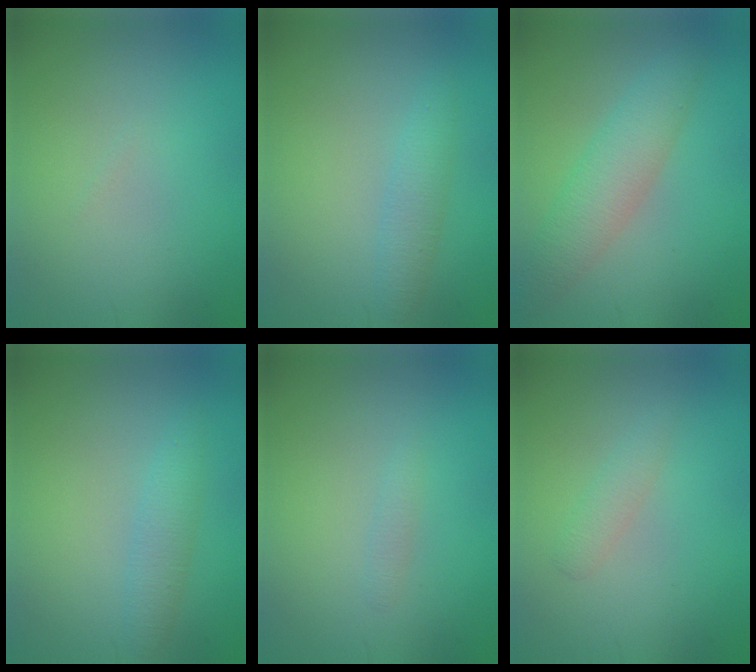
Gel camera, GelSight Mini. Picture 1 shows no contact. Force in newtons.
{"total": 2.0, "press": 2.0, "slide": 0.2}
{"total": 4.1, "press": 4.1, "slide": 0.1}
{"total": 2.0, "press": 2.0, "slide": 0.2}
{"total": 0.6, "press": 0.6, "slide": 0.1}
{"total": 1.3, "press": 1.3, "slide": 0.1}